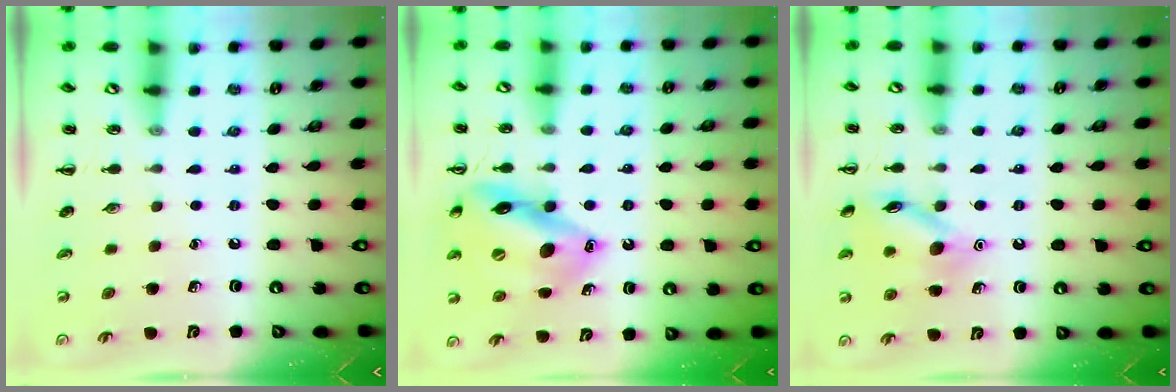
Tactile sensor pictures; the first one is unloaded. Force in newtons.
{"total": 16.6, "press": 16.0, "slide": 4.3}
{"total": 12.3, "press": 12.3, "slide": 0.9}